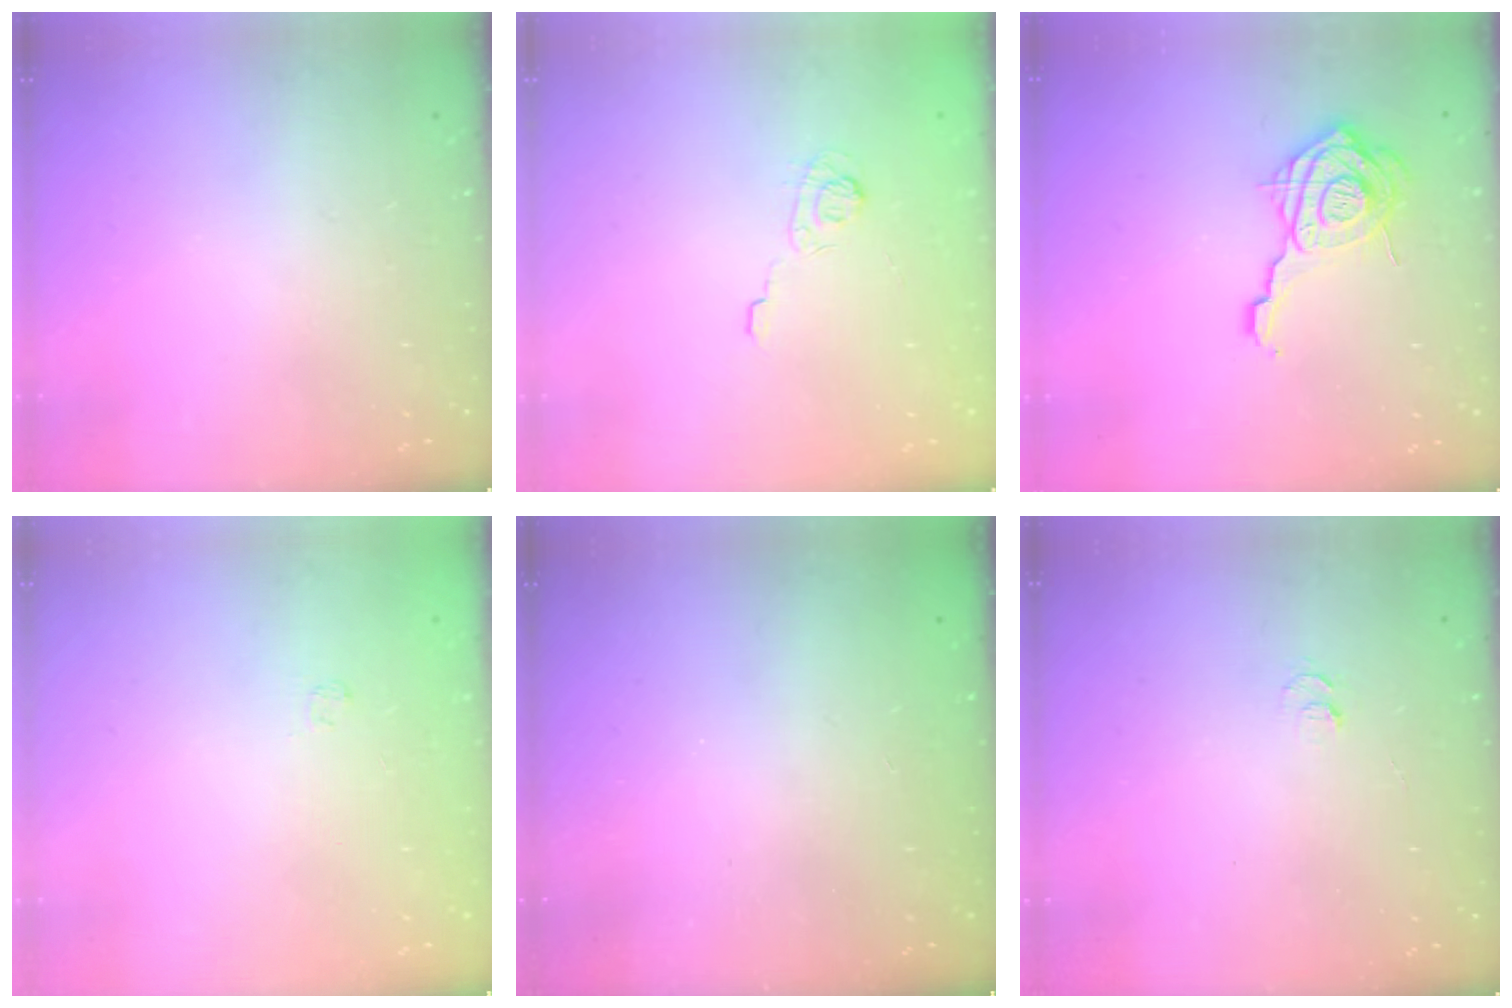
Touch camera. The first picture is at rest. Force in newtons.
{"total": 3.3, "press": 2.9, "slide": 1.6}
{"total": 15.6, "press": 15.6, "slide": 1.4}
{"total": 1.7, "press": 1.2, "slide": 1.1}
{"total": 2.3, "press": 2.2, "slide": 0.7}
{"total": 4.2, "press": 4.1, "slide": 0.5}